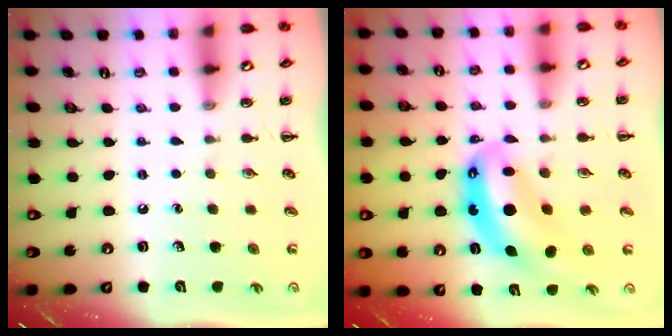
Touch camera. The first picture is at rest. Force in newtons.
{"total": 9.8, "press": 9.5, "slide": 2.2}